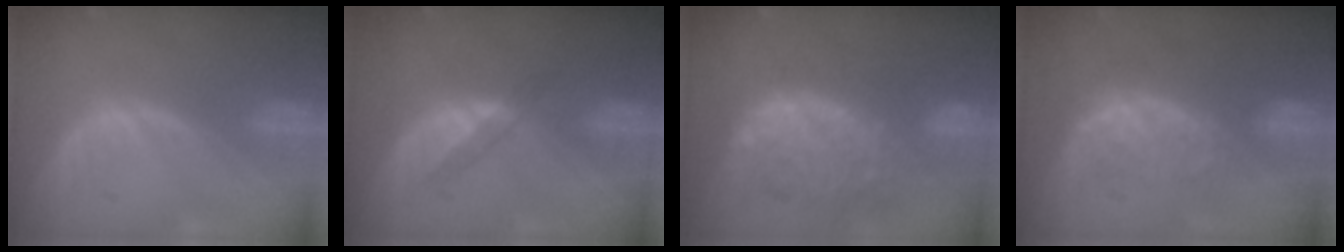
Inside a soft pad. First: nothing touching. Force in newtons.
{"total": 2.4, "press": 2.2, "slide": 1.1}
{"total": 10.7, "press": 10.0, "slide": 3.9}
{"total": 8.0, "press": 7.4, "slide": 3.1}